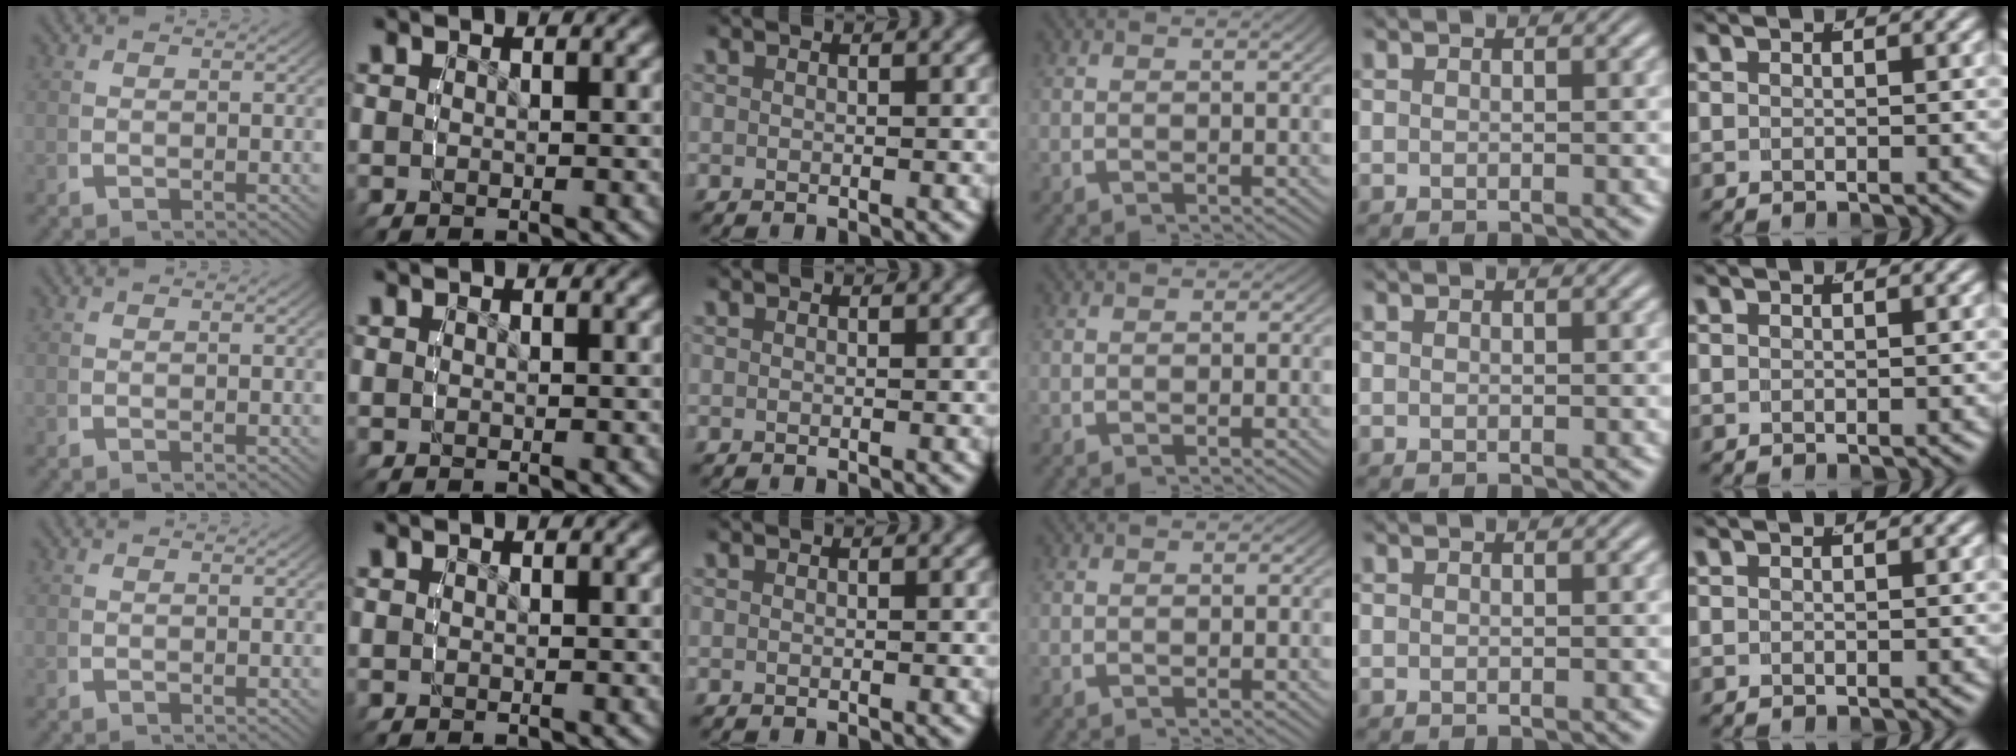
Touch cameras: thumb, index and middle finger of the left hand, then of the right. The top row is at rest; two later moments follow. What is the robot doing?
{"motion": "lift_and_place", "object": "tape"}